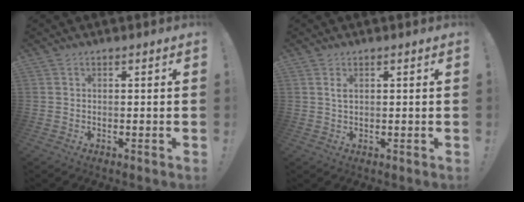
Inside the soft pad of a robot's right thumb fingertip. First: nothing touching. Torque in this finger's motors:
{"motor_torque": [0.15, -0.16, 0.16, -0.30, 0.00]}